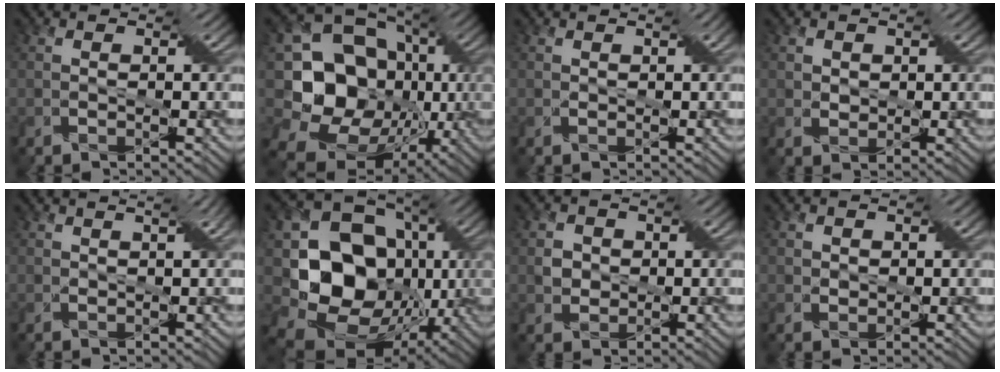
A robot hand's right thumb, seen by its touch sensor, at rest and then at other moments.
{"total": 21.4, "force": [-2.7, 17.2, 12.5], "torque": [-0.289, 0.002, -0.063]}
{"total": 0.6, "force": [0.5, -0.2, 0.1], "torque": [-0.002, 0.003, 0.010]}
{"total": 2.3, "force": [1.2, 1.8, 0.8], "torque": [-0.026, 0.004, 0.022]}
{"total": 2.4, "force": [1.9, -0.4, 1.5], "torque": [-0.026, 0.013, 0.027]}
{"total": 18.7, "force": [-1.7, 14.5, 11.6], "torque": [-0.260, -0.035, -0.007]}
{"total": 2.7, "force": [0.5, 2.5, 0.8], "torque": [-0.031, 0.005, 0.002]}
{"total": 1.6, "force": [0.9, 1.3, 0.5], "torque": [-0.015, 0.005, 0.012]}